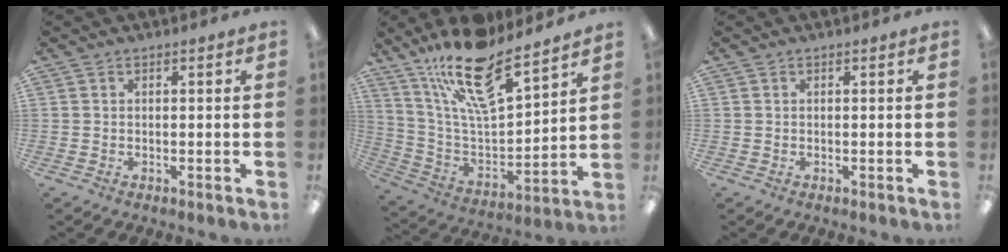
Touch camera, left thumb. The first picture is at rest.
{"total": 20.0, "force": [14.8, 6.7, 11.8], "torque": [-0.213, -0.090, 0.256]}
{"total": 0.0}